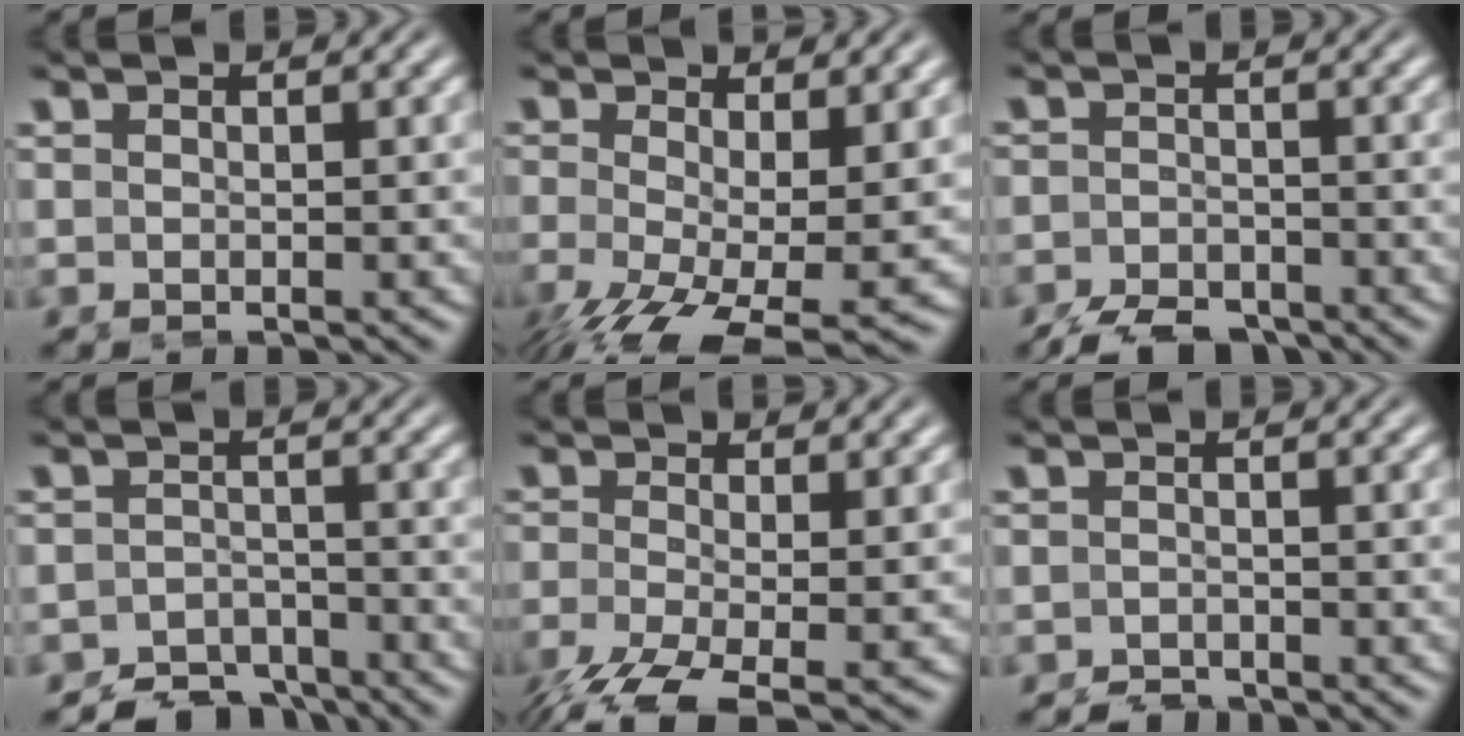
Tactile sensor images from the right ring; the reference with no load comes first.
{"total": 6.7, "force": [-4.5, 2.4, 4.4], "torque": [-0.097, -0.064, -0.048]}
{"total": 5.1, "force": [-4.9, 1.3, 0.6], "torque": [0.010, -0.017, -0.086]}
{"total": 7.1, "force": [-6.4, 2.9, 0.8], "torque": [0.016, -0.019, -0.115]}
{"total": 5.1, "force": [-3.9, 1.3, 3.0], "torque": [-0.073, -0.038, -0.049]}
{"total": 2.9, "force": [-2.8, 0.6, -0.4], "torque": [0.009, -0.019, -0.048]}